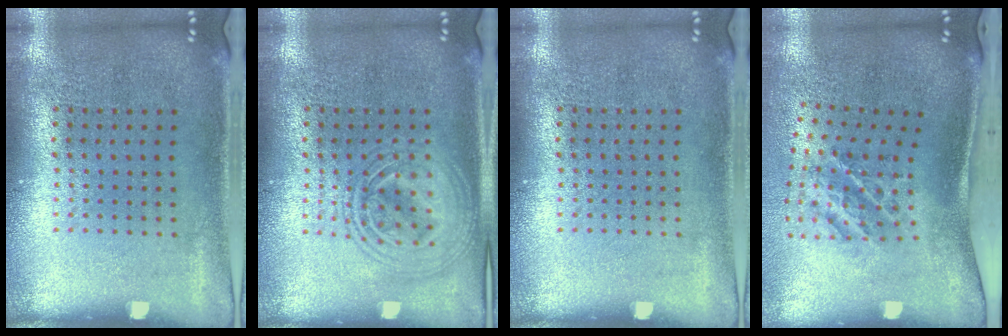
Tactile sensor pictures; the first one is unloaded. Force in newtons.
{"total": 2.8, "press": 2.8, "slide": 0.3}
{"total": 0.0}
{"total": 1.8, "press": 1.2, "slide": 1.3}